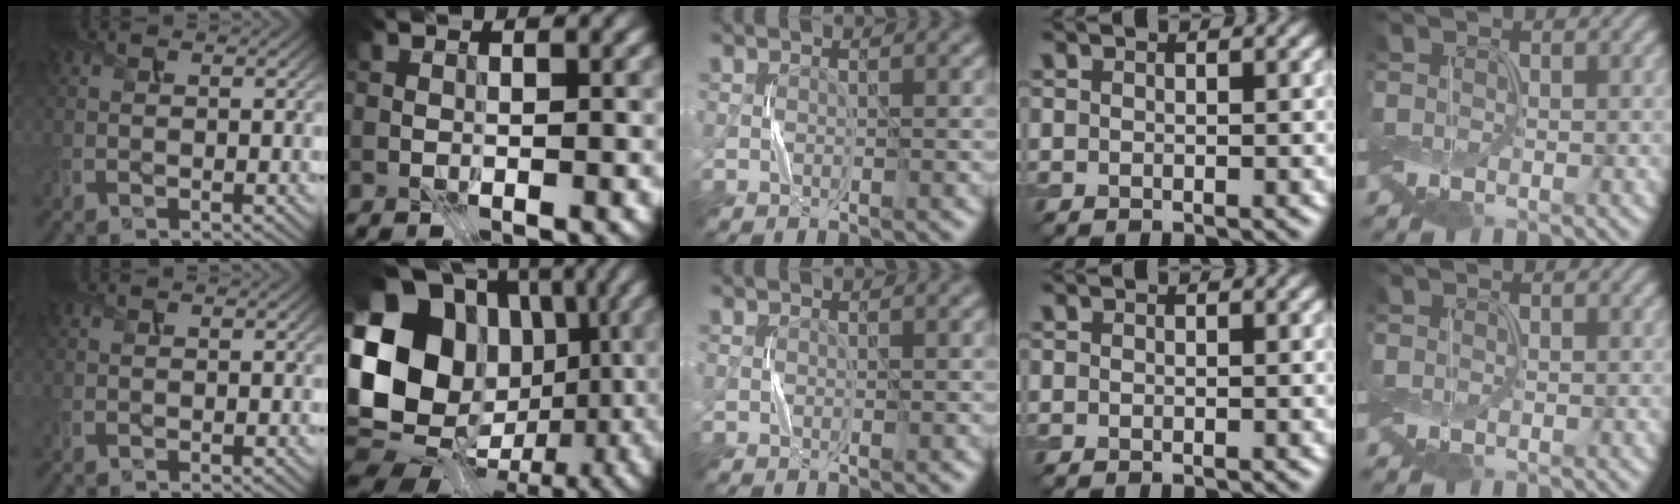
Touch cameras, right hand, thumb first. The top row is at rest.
{"index": {"total": 20.5, "force": [0.6, 17.9, 10.1], "torque": [-0.197, 0.015, -0.025]}}